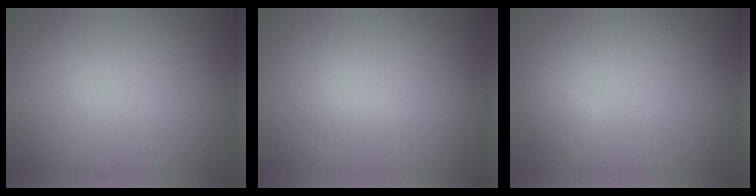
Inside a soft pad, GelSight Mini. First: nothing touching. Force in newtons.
{"total": 0.8, "press": 0.8, "slide": 0.0}
{"total": 0.8, "press": 0.8, "slide": 0.1}